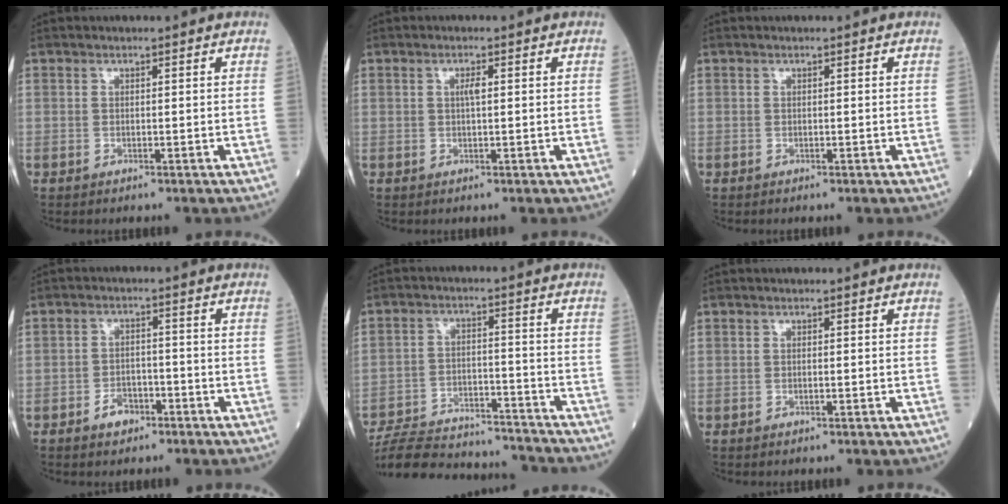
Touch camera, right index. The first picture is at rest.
{"total": 1.3, "force": [0.2, 0.1, 1.3], "torque": [-0.025, 0.002, 0.003]}
{"total": 0.0}
{"total": 3.4, "force": [-2.2, 2.0, 1.6], "torque": [-0.025, 0.006, -0.034]}
{"total": 19.8, "force": [-18.8, 3.1, 5.5], "torque": [-0.126, -0.006, -0.279]}
{"total": 0.0}